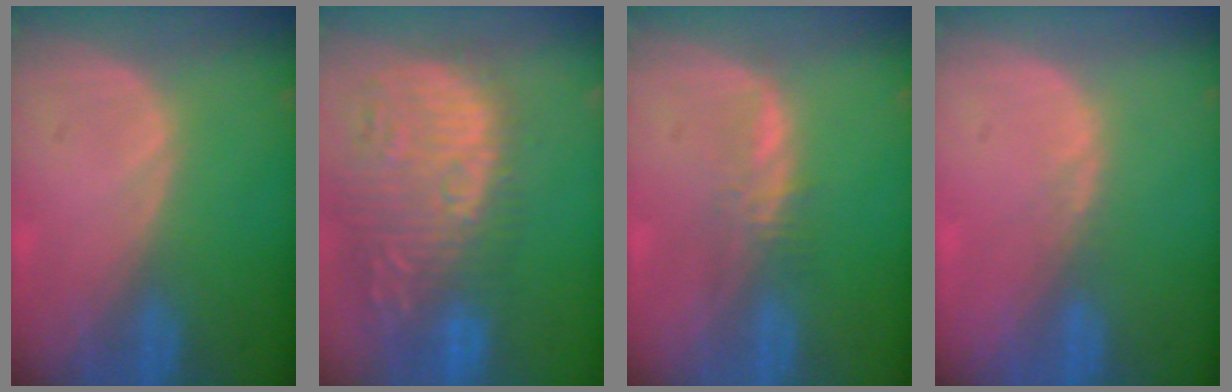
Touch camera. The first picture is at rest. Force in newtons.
{"total": 14.6, "press": 12.6, "slide": 7.4}
{"total": 2.4, "press": 2.4, "slide": 0.2}
{"total": 0.8, "press": 0.8, "slide": 0.3}